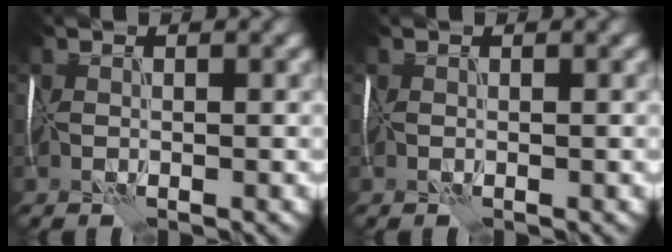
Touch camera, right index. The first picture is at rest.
{"total": 0.0}